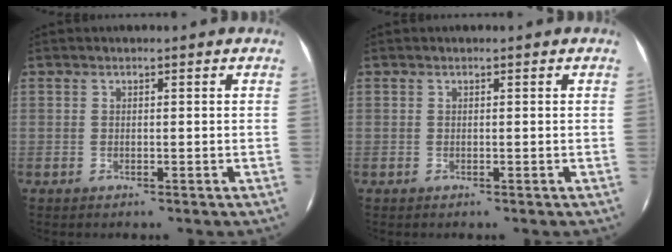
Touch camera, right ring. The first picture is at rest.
{"total": 0.0}